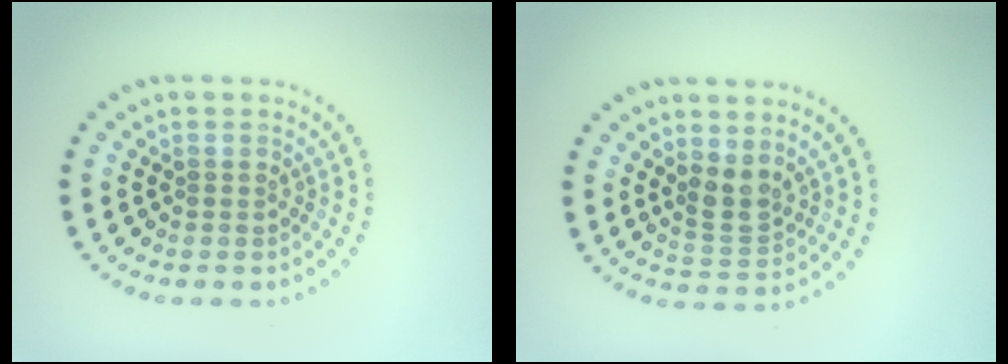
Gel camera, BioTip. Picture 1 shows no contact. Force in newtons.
{"total": 2.2, "press": 1.8, "slide": 1.3}